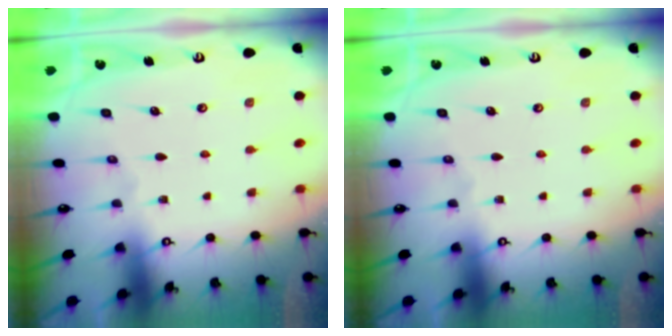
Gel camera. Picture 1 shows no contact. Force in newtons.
{"total": 0.0}